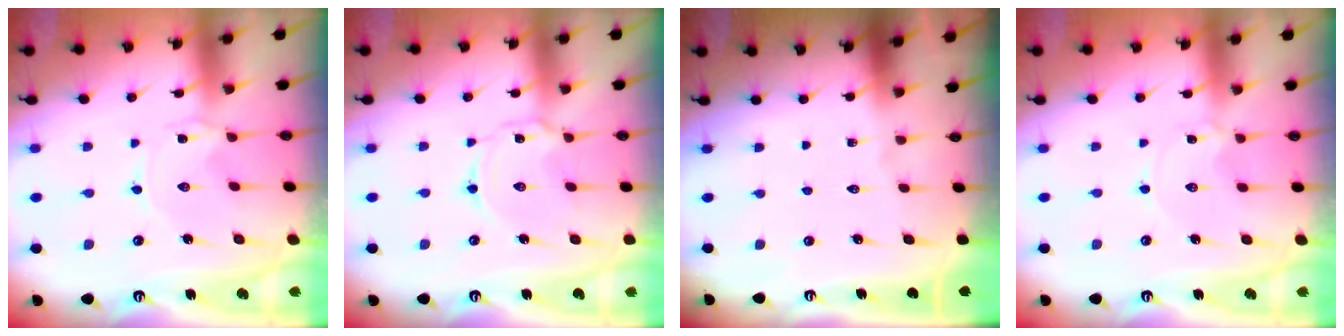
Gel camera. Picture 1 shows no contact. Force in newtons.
{"total": 2.3, "press": 2.3, "slide": 0.2}
{"total": 0.0}
{"total": 1.5, "press": 1.5, "slide": 0.2}